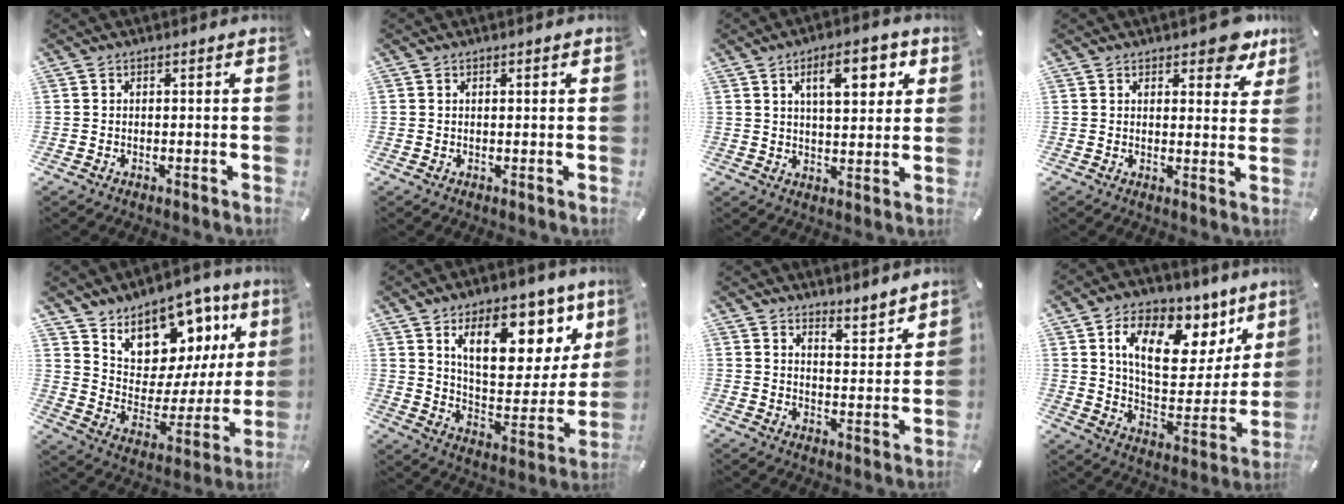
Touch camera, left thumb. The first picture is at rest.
{"total": 0.5, "force": [0.3, 0.2, 0.4], "torque": [-0.007, 0.001, 0.004]}
{"total": 10.7, "force": [4.8, 4.5, 8.5], "torque": [-0.125, -0.006, 0.074]}
{"total": 8.0, "force": [5.7, 3.8, 4.1], "torque": [-0.029, -0.039, 0.096]}
{"total": 12.8, "force": [10.4, 7.1, 2.7], "torque": [-0.044, -0.112, 0.181]}
{"total": 20.1, "force": [11.4, 10.3, 13.0], "torque": [-0.183, -0.067, 0.187]}
{"total": 5.1, "force": [5.0, 1.3, 0.2], "torque": [0.009, -0.048, 0.087]}
{"total": 18.7, "force": [10.0, 10.3, 12.0], "torque": [-0.190, -0.052, 0.169]}